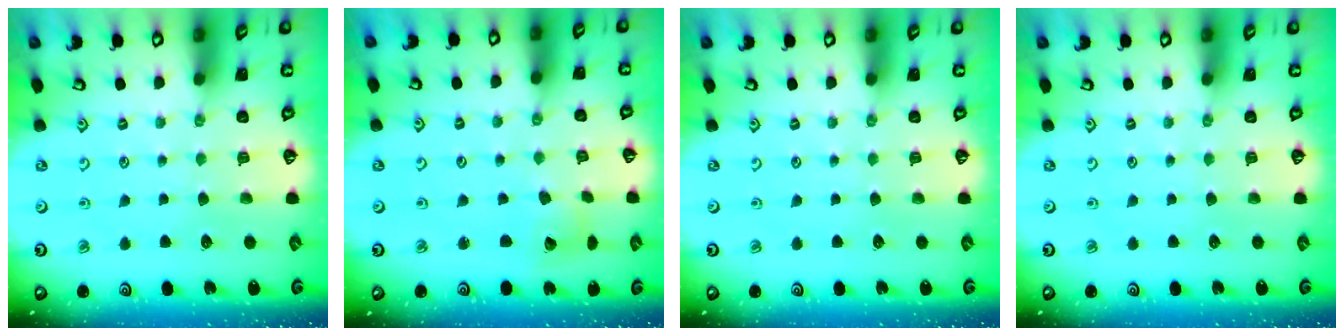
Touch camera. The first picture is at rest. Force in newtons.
{"total": 4.8, "press": 4.8, "slide": 0.6}
{"total": 0.0}
{"total": 0.0}